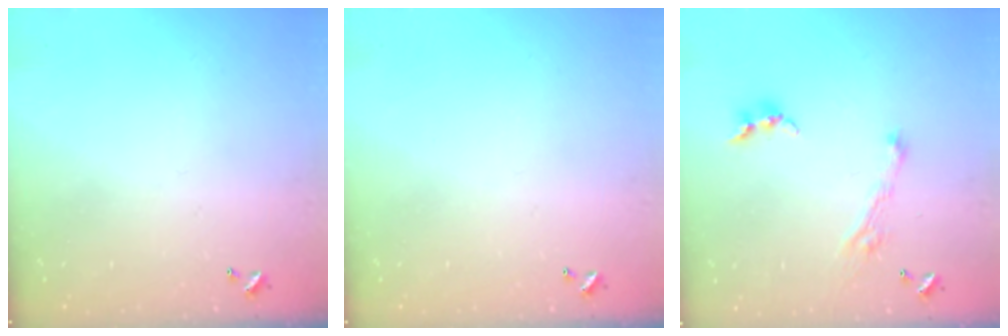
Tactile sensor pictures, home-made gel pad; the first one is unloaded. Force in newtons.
{"total": 0.0}
{"total": 3.6, "press": 3.5, "slide": 0.4}